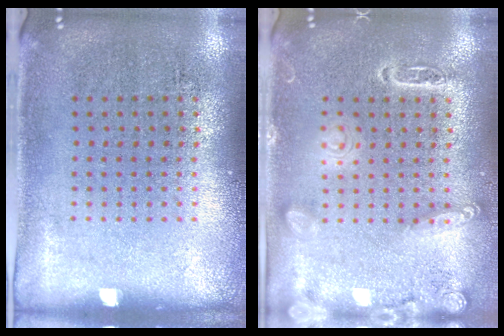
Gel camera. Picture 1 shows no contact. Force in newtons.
{"total": 2.8, "press": 2.8, "slide": 0.2}